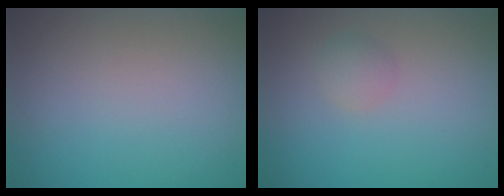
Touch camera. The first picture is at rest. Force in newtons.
{"total": 1.3, "press": 1.3, "slide": 0.0}